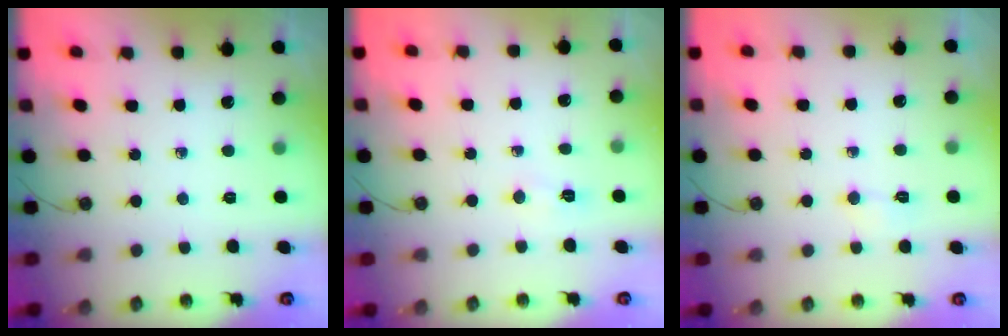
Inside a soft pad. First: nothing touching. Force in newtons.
{"total": 3.6, "press": 3.3, "slide": 1.3}
{"total": 2.7, "press": 2.6, "slide": 0.5}